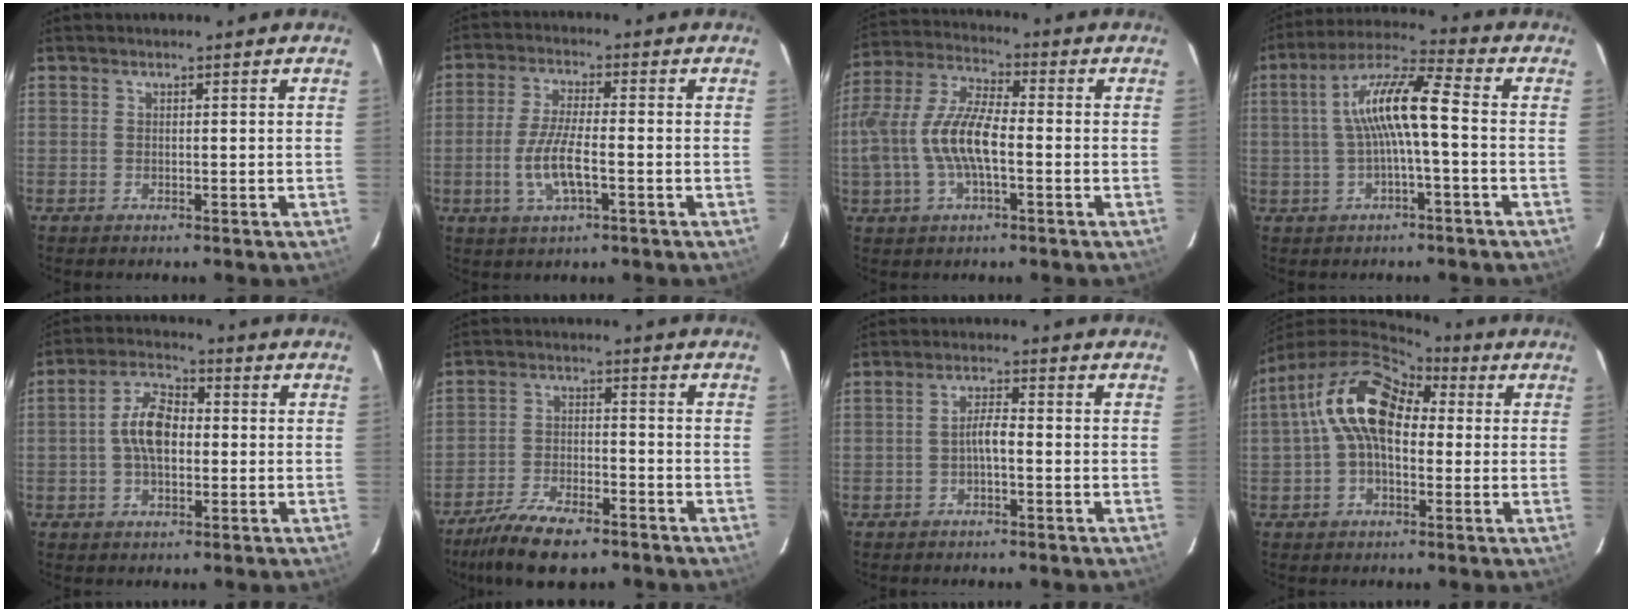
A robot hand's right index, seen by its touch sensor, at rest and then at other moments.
{"total": 7.9, "force": [-2.4, 2.2, 7.2], "torque": [-0.149, -0.007, -0.045]}
{"total": 13.3, "force": [-2.3, 5.0, 12.1], "torque": [-0.255, 0.006, -0.045]}
{"total": 10.3, "force": [-0.3, 1.4, 10.2], "torque": [-0.198, 0.024, -0.006]}
{"total": 7.9, "force": [-0.4, 4.4, 6.5], "torque": [-0.128, 0.018, -0.008]}
{"total": 12.2, "force": [-9.3, 4.2, 6.8], "torque": [-0.158, -0.017, -0.164]}
{"total": 2.7, "force": [-1.0, 0.5, 2.4], "torque": [-0.049, 0.008, -0.019]}
{"total": 12.7, "force": [1.9, 7.4, 10.2], "torque": [-0.182, 0.030, 0.025]}